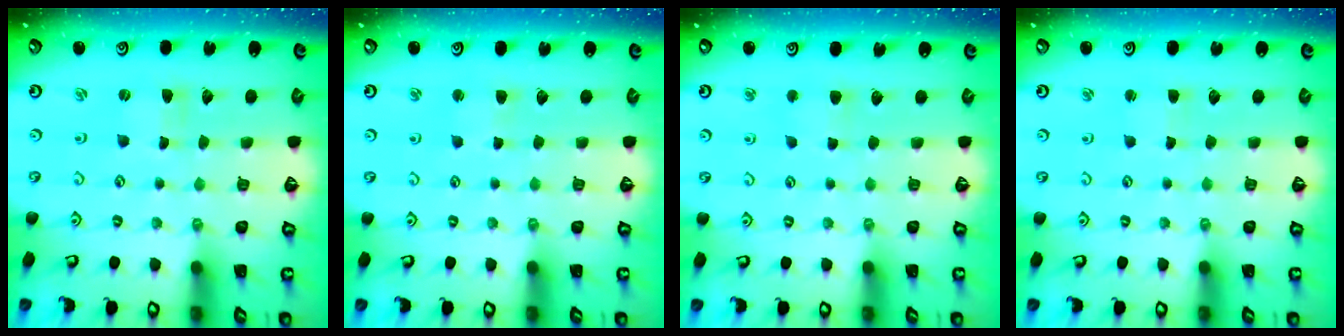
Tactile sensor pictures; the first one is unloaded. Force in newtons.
{"total": 2.0, "press": 1.9, "slide": 0.6}
{"total": 2.5, "press": 2.4, "slide": 0.5}
{"total": 1.9, "press": 1.9, "slide": 0.3}